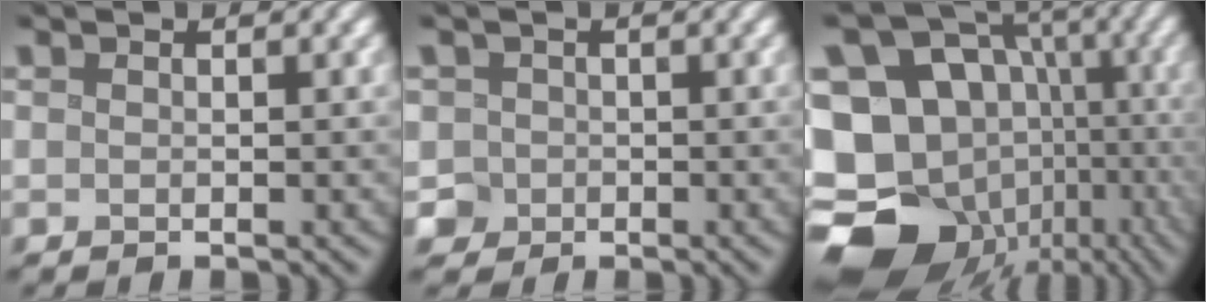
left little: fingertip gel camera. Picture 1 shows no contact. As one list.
[{"total": 1.9, "force": [-0.3, 1.9, 0.1], "torque": [0.007, 0.005, -0.004]}, {"total": 21.2, "force": [-6.3, 17.5, 10.0], "torque": [-0.195, -0.013, -0.095]}]